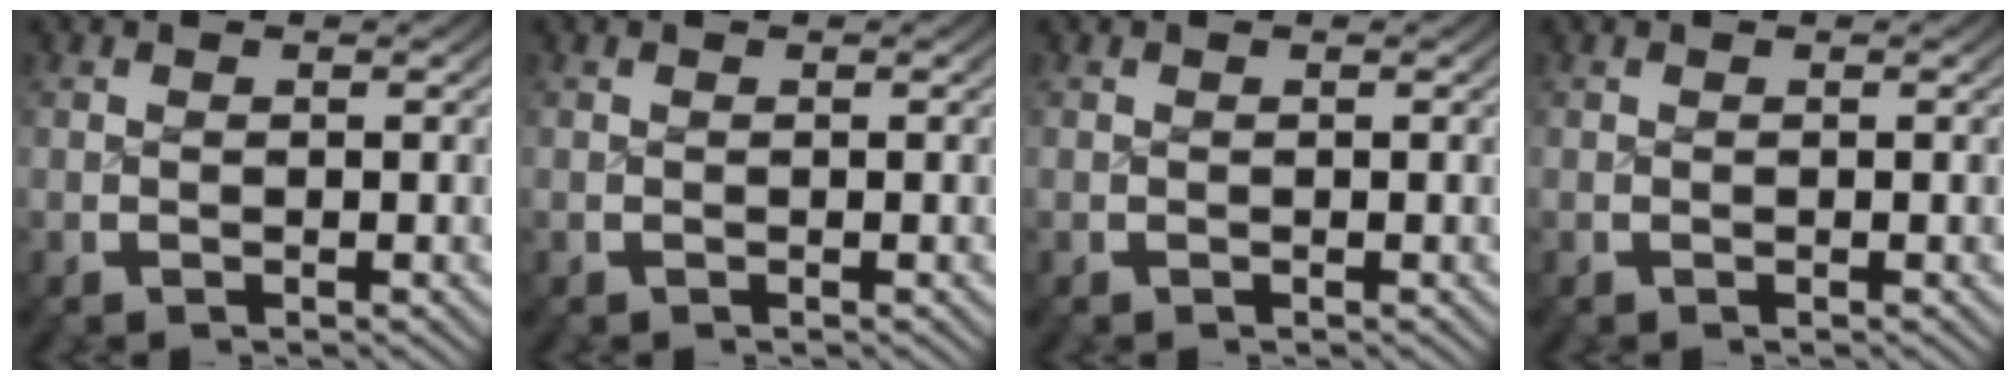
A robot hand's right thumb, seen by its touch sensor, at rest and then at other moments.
{"total": 0.0}
{"total": 0.0}
{"total": 0.0}